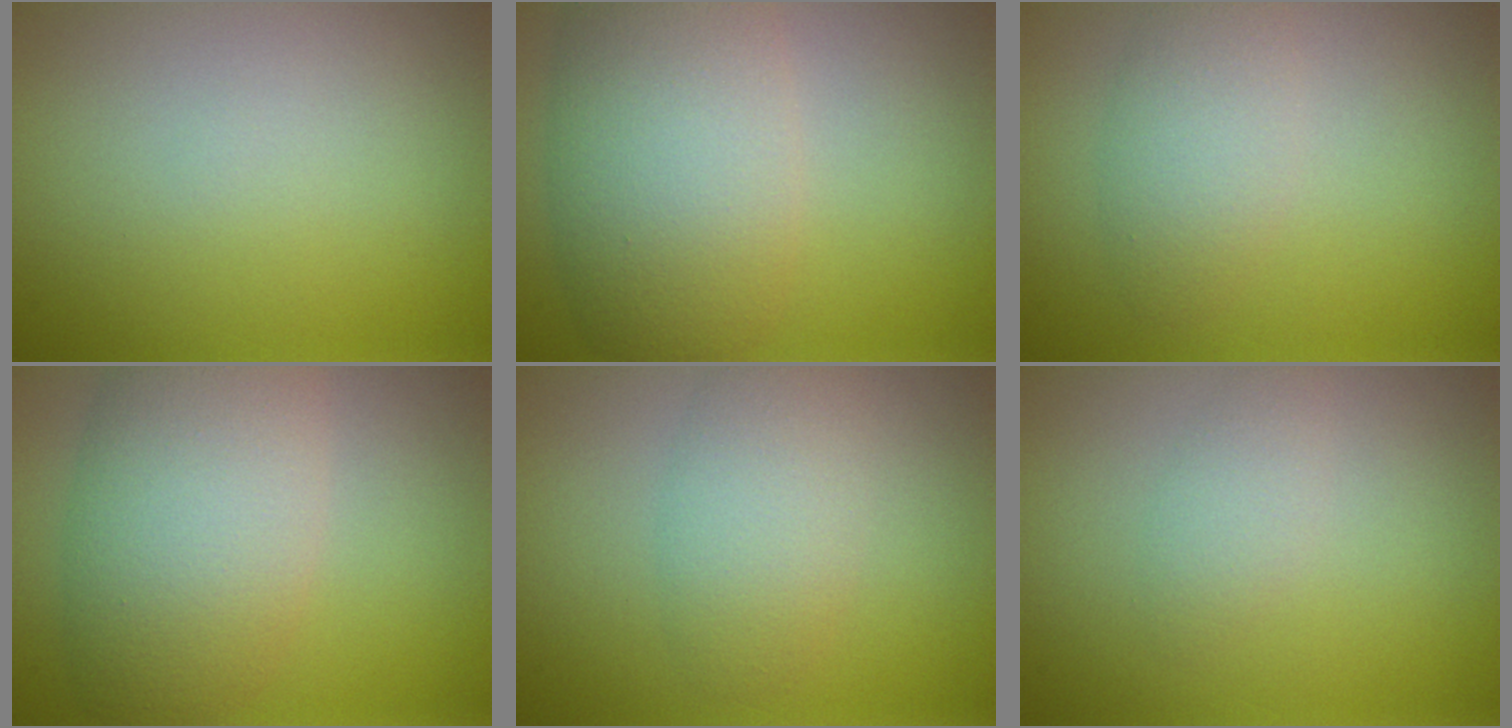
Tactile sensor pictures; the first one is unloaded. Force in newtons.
{"total": 7.9, "press": 7.9, "slide": 0.5}
{"total": 2.7, "press": 2.7, "slide": 0.1}
{"total": 7.8, "press": 7.8, "slide": 0.1}
{"total": 3.4, "press": 3.4, "slide": 0.3}
{"total": 1.4, "press": 1.4, "slide": 0.0}